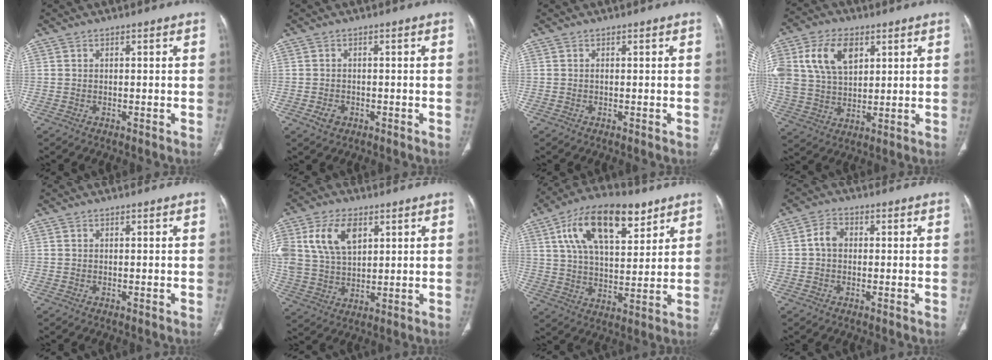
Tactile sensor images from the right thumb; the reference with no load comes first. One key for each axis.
{"total": 2.2, "fx": -0.9, "fy": 1.7, "fz": 1.1, "tx": -0.017, "ty": 0.003, "tz": -0.011}
{"total": 0.0}
{"total": 15.0, "fx": 5.4, "fy": 9.6, "fz": 10.1, "tx": -0.195, "ty": -0.004, "tz": 0.109}
{"total": 0.0}
{"total": 13.3, "fx": 5.0, "fy": 8.2, "fz": 9.2, "tx": -0.173, "ty": -0.004, "tz": 0.106}
{"total": 18.7, "fx": 9.2, "fy": 9.0, "fz": 13.5, "tx": -0.203, "ty": -0.018, "tz": 0.159}
{"total": 3.5, "fx": 0.1, "fy": 2.7, "fz": 2.3, "tx": -0.037, "ty": 0.013, "tz": -0.004}